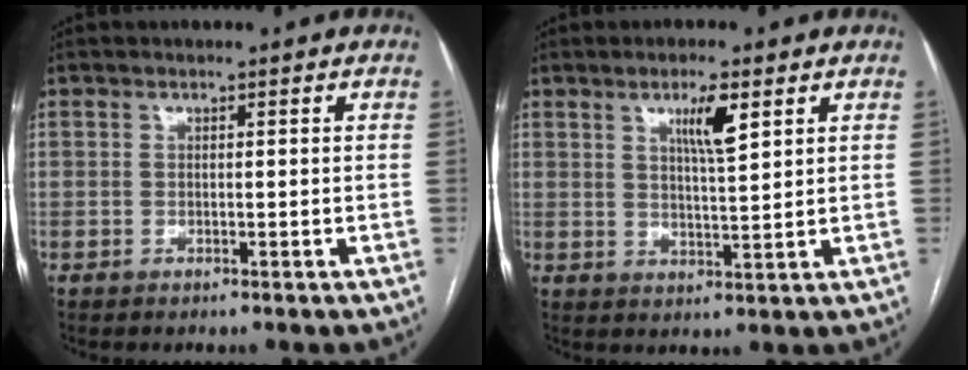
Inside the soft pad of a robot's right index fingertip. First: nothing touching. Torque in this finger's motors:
{"motor_torque": [0.56, 0.54, 0.15, 0.06]}